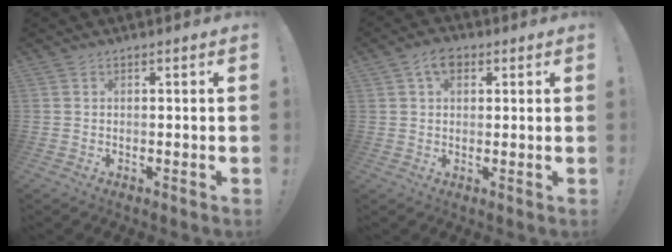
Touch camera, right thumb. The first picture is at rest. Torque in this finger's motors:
{"motor_torque": [-0.13, 0.73, 0.04, 0.03, 0.16]}